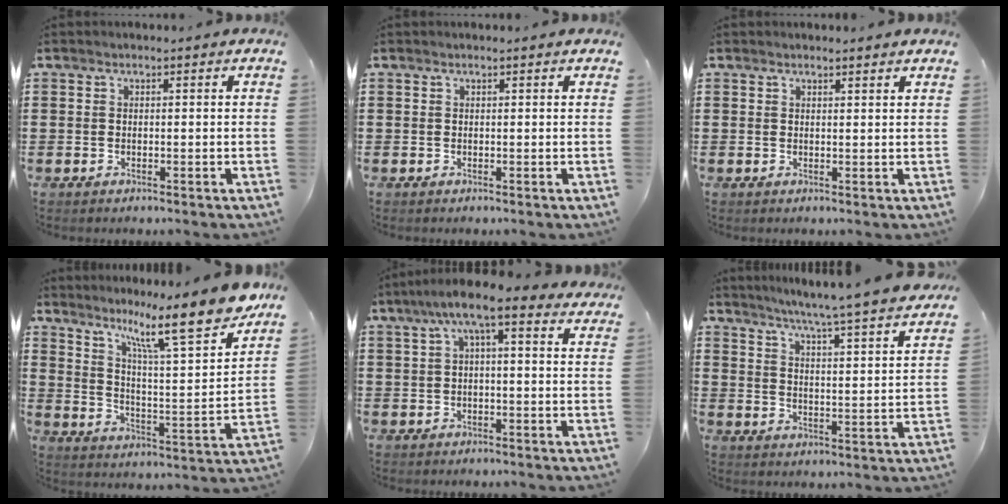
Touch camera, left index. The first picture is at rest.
{"total": 0.0}
{"total": 1.2, "force": [1.2, 0.0, 0.1], "torque": [-0.004, 0.000, 0.024]}
{"total": 13.5, "force": [10.3, 1.4, 8.6], "torque": [-0.157, -0.063, 0.163]}
{"total": 7.4, "force": [4.0, 1.2, 6.1], "torque": [-0.125, 0.003, 0.068]}
{"total": 5.2, "force": [4.7, -1.4, 1.6], "torque": [-0.053, -0.047, 0.073]}